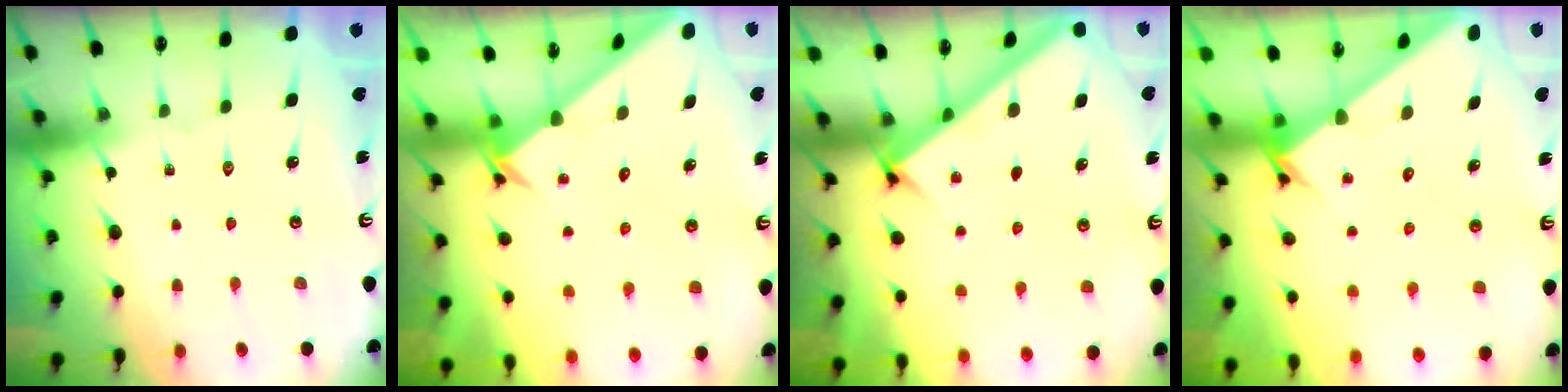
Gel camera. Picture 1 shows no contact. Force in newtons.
{"total": 2.4, "press": 2.4, "slide": 0.2}
{"total": 2.5, "press": 2.5, "slide": 0.3}
{"total": 2.9, "press": 2.9, "slide": 0.1}